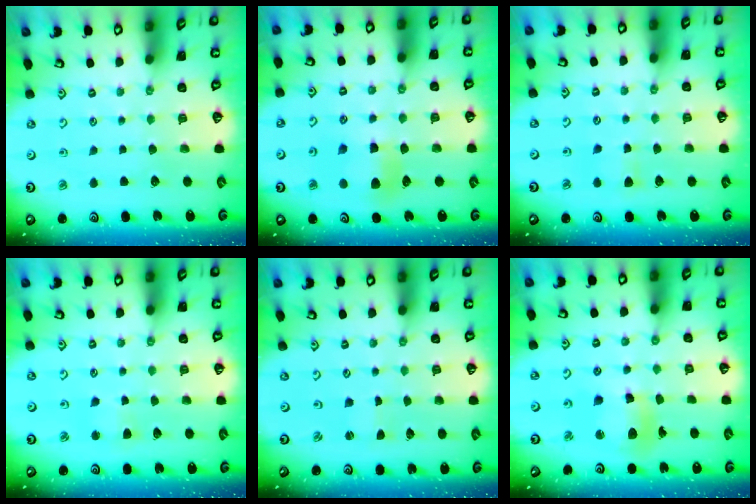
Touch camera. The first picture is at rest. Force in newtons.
{"total": 6.7, "press": 6.7, "slide": 0.6}
{"total": 5.0, "press": 4.9, "slide": 0.5}
{"total": 2.9, "press": 2.9, "slide": 0.3}
{"total": 0.0}
{"total": 12.3, "press": 12.1, "slide": 2.2}